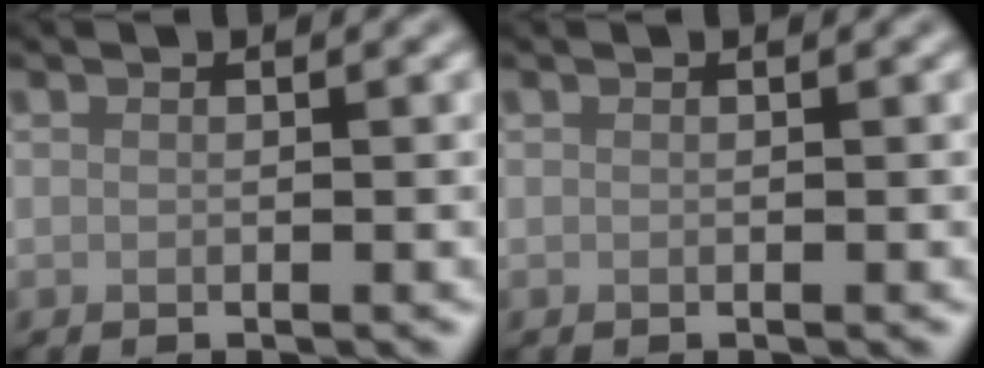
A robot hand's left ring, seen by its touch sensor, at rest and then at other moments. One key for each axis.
{"total": 0.0}